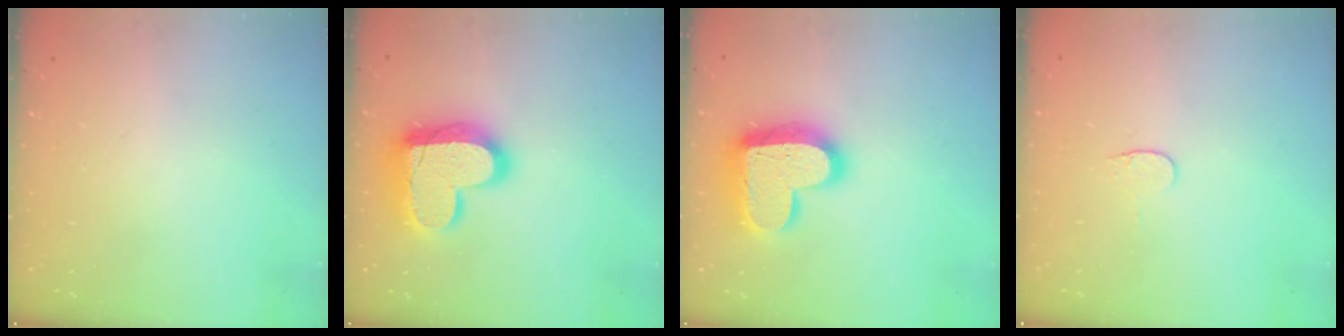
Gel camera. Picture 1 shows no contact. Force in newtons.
{"total": 19.3, "press": 19.2, "slide": 1.5}
{"total": 19.8, "press": 19.8, "slide": 1.5}
{"total": 3.4, "press": 3.3, "slide": 0.4}